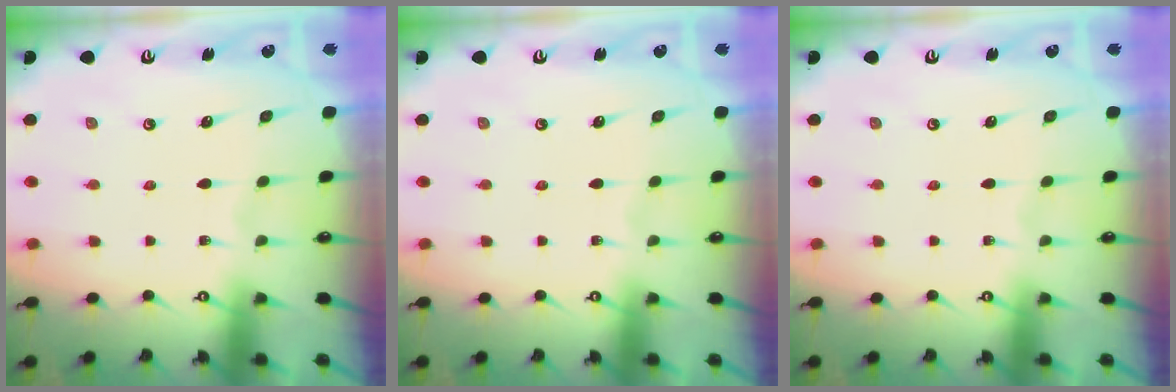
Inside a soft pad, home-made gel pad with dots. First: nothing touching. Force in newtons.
{"total": 0.0}
{"total": 0.0}